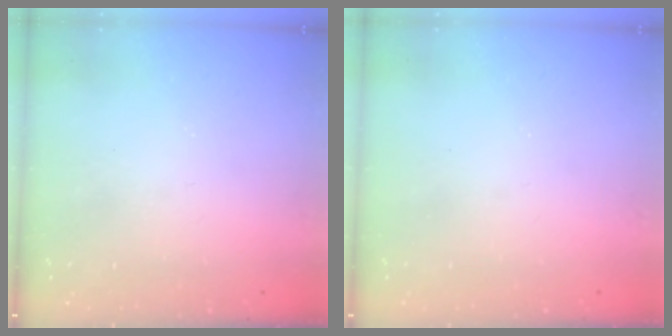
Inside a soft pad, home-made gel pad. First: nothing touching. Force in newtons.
{"total": 0.0}